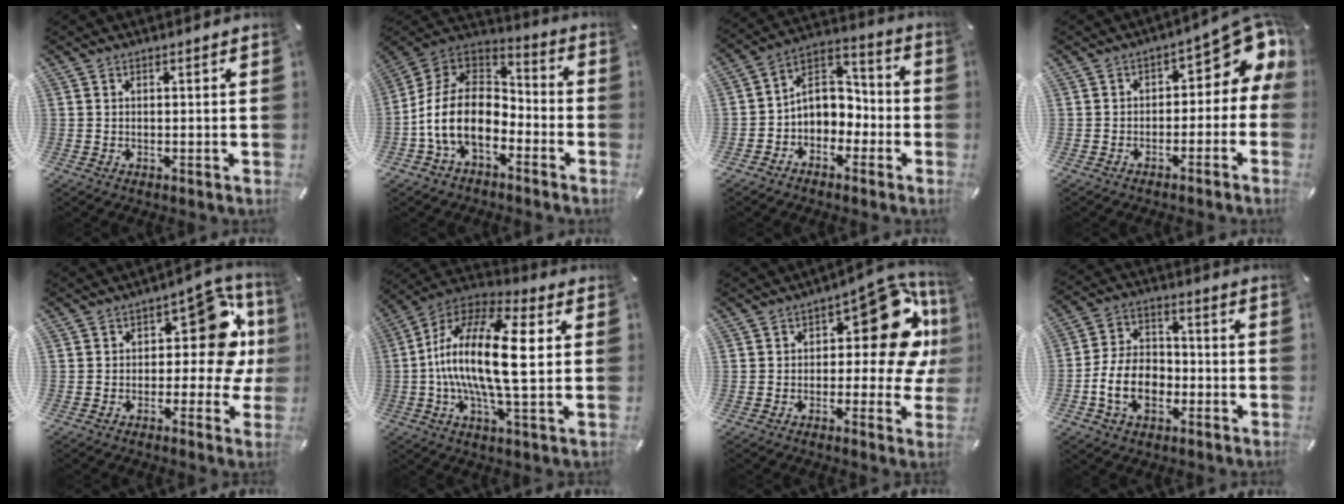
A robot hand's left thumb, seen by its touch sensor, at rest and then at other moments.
{"total": 15.1, "force": [-6.1, 9.9, 9.6], "torque": [-0.211, 0.026, -0.111]}
{"total": 8.1, "force": [-1.2, 7.4, 2.9], "torque": [-0.056, 0.011, -0.020]}
{"total": 9.2, "force": [3.0, 5.3, 6.9], "torque": [-0.075, -0.029, 0.049]}
{"total": 16.0, "force": [3.0, 9.1, 12.8], "torque": [-0.148, -0.019, 0.046]}
{"total": 20.9, "force": [0.8, 6.9, 19.7], "torque": [-0.414, -0.008, 0.003]}
{"total": 19.3, "force": [4.8, 10.1, 15.8], "torque": [-0.184, -0.032, 0.078]}
{"total": 11.7, "force": [-3.9, 8.5, 7.1], "torque": [-0.163, 0.018, -0.070]}